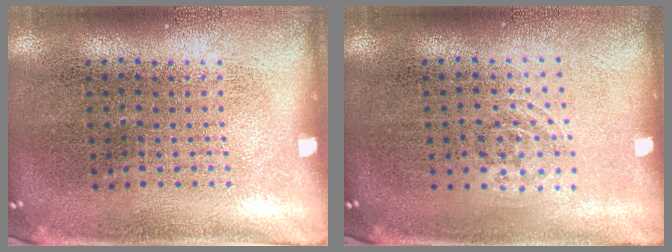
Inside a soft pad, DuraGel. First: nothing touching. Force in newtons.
{"total": 0.7, "press": 0.5, "slide": 0.5}